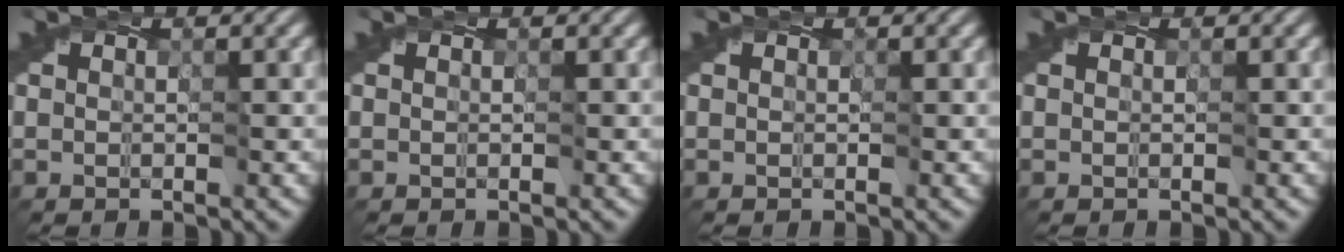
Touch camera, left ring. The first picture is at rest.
{"total": 0.0}
{"total": 0.0}
{"total": 0.0}